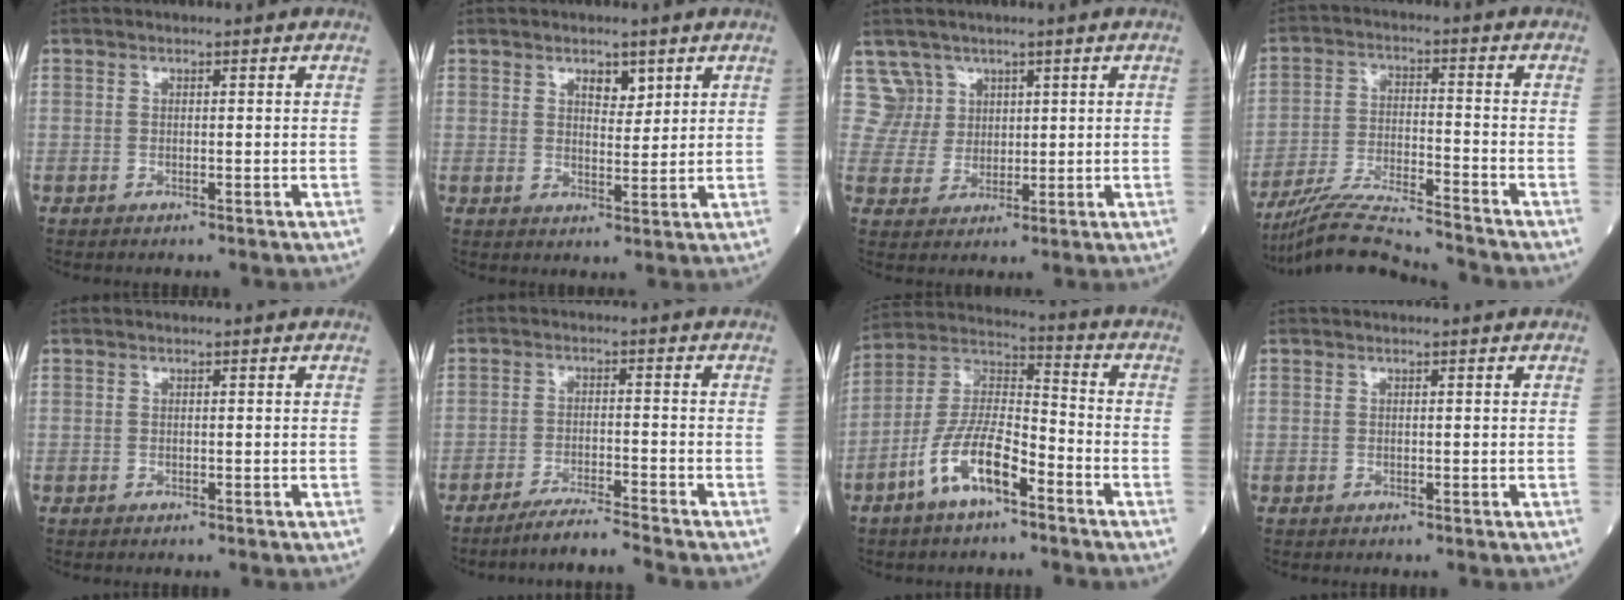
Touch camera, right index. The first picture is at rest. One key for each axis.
{"total": 3.2, "fx": 1.9, "fy": 1.5, "fz": 2.1, "tx": -0.030, "ty": -0.002, "tz": 0.032}
{"total": 4.8, "fx": 2.7, "fy": 3.8, "fz": -1.0, "tx": 0.031, "ty": 0.011, "tz": 0.051}
{"total": 12.2, "fx": -11.6, "fy": -1.1, "fz": 3.8, "tx": -0.067, "ty": -0.008, "tz": -0.208}
{"total": 0.0}
{"total": 5.8, "fx": -5.2, "fy": -1.8, "fz": 1.9, "tx": -0.030, "ty": -0.022, "tz": -0.092}
{"total": 11.2, "fx": -5.9, "fy": 3.3, "fz": 8.9, "tx": -0.190, "ty": 0.008, "tz": -0.112}
{"total": 0.0}